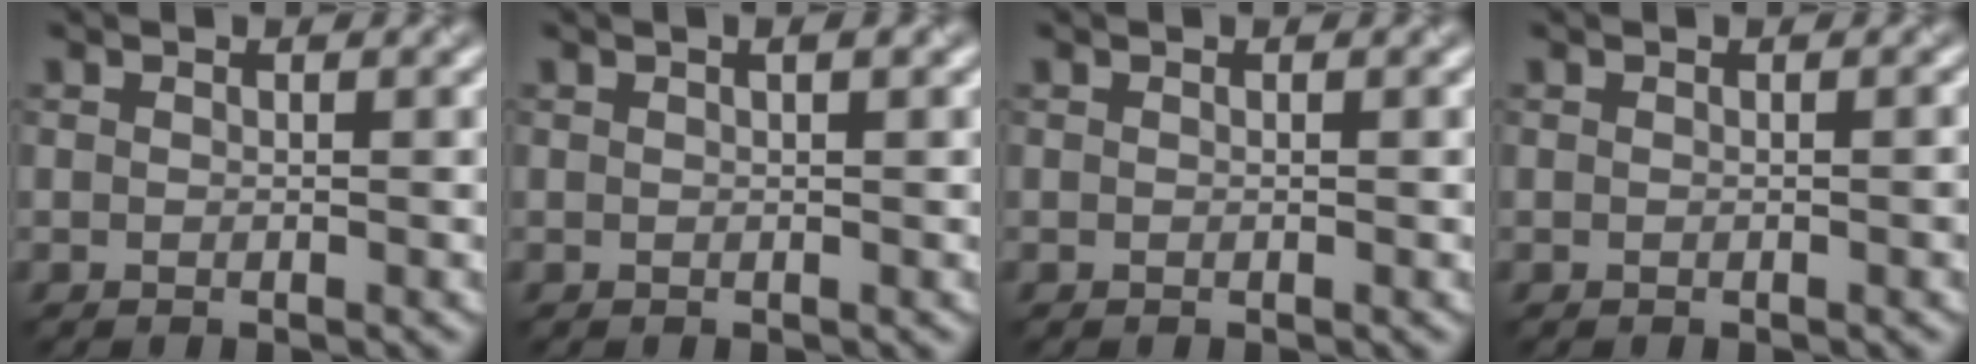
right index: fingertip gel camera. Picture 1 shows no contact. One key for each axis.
{"total": 1.1, "fx": 0.5, "fy": 0.2, "fz": 0.9, "tx": -0.014, "ty": 0.004, "tz": 0.005}
{"total": 0.0}
{"total": 0.7, "fx": -0.1, "fy": 0.1, "fz": 0.7, "tx": -0.007, "ty": 0.002, "tz": 0.000}